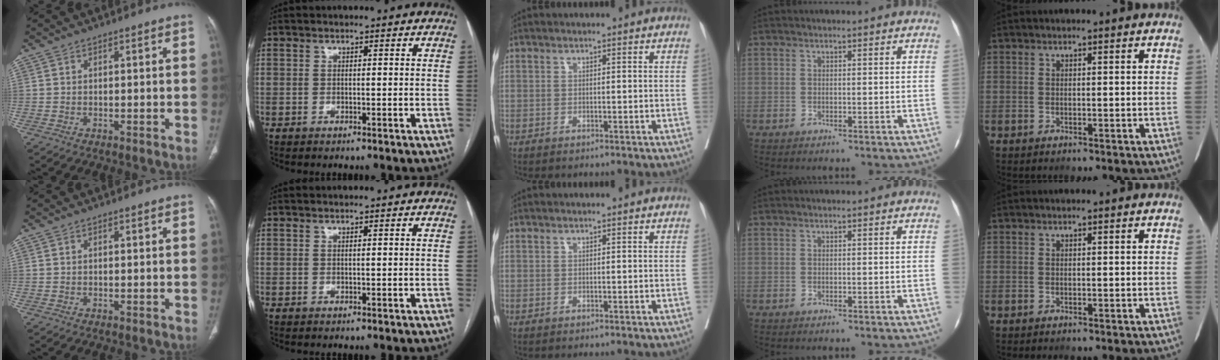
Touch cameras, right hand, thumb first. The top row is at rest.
{}